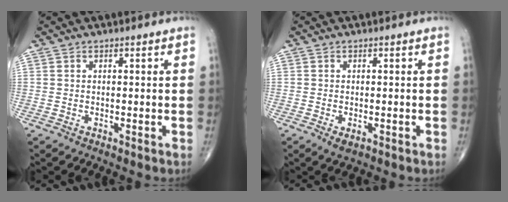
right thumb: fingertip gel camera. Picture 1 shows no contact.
{"total": 1.8, "force": [-0.7, 0.9, 1.5], "torque": [-0.026, -0.003, -0.010]}